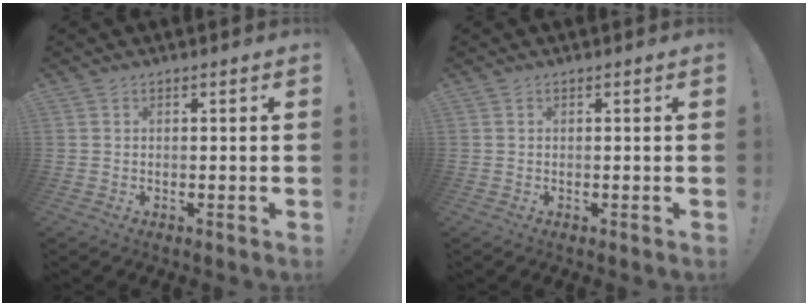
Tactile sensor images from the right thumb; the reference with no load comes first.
{"total": 0.0}